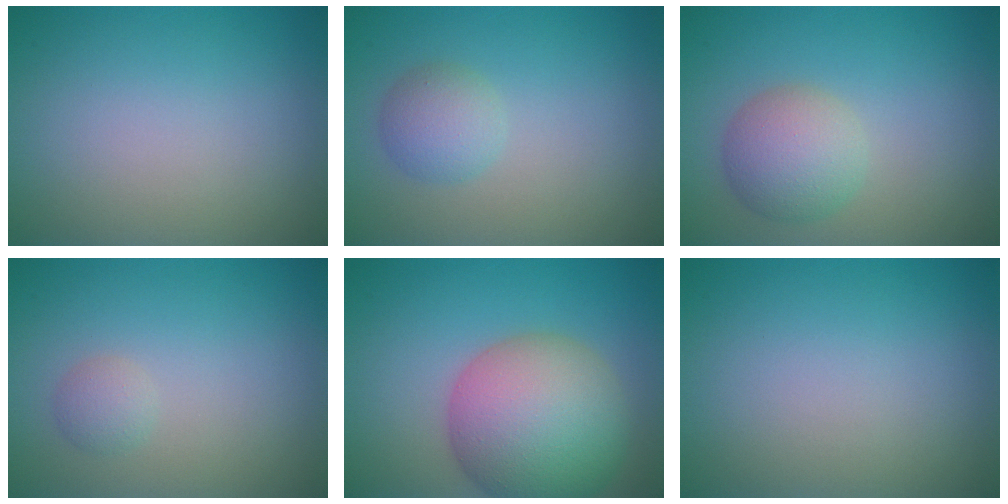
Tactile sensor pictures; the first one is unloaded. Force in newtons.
{"total": 2.4, "press": 2.4, "slide": 0.0}
{"total": 4.0, "press": 4.0, "slide": 0.1}
{"total": 1.2, "press": 1.1, "slide": 0.1}
{"total": 10.6, "press": 10.6, "slide": 0.4}
{"total": 0.0}